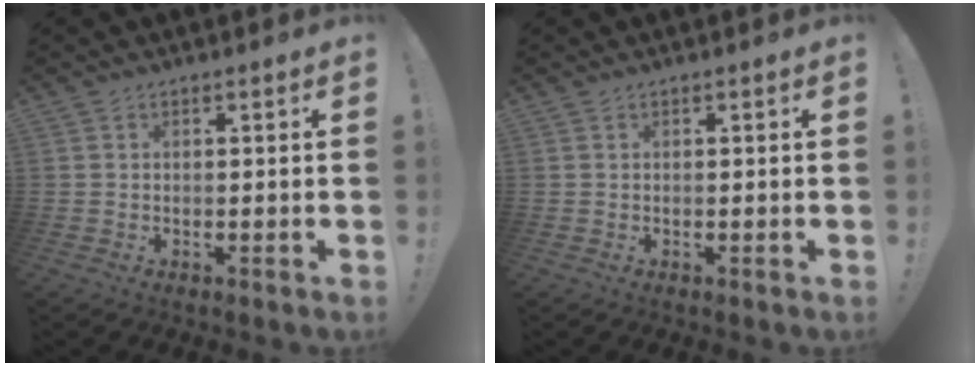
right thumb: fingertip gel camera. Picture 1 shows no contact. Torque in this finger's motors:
{"motor_torque": [-0.05, -0.29, -0.05, 0.14, 0.00]}